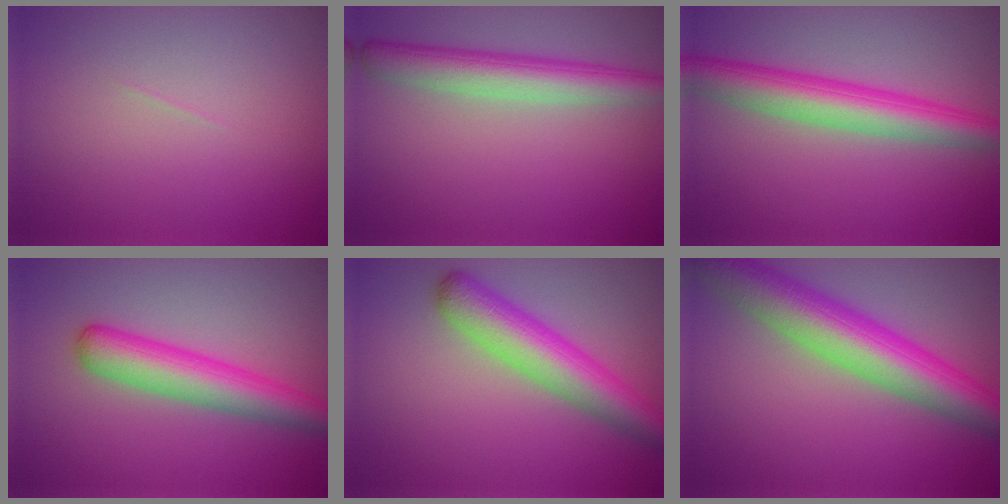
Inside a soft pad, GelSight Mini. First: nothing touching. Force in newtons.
{"total": 5.0, "press": 5.0, "slide": 0.3}
{"total": 6.3, "press": 6.3, "slide": 0.1}
{"total": 5.5, "press": 5.5, "slide": 0.2}
{"total": 6.3, "press": 6.3, "slide": 0.2}
{"total": 9.5, "press": 9.5, "slide": 0.1}